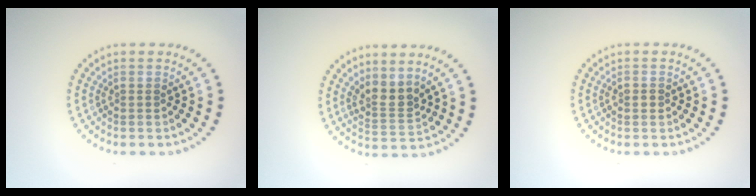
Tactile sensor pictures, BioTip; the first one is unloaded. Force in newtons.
{"total": 2.6, "press": 2.0, "slide": 1.6}
{"total": 1.2, "press": 1.2, "slide": 0.2}